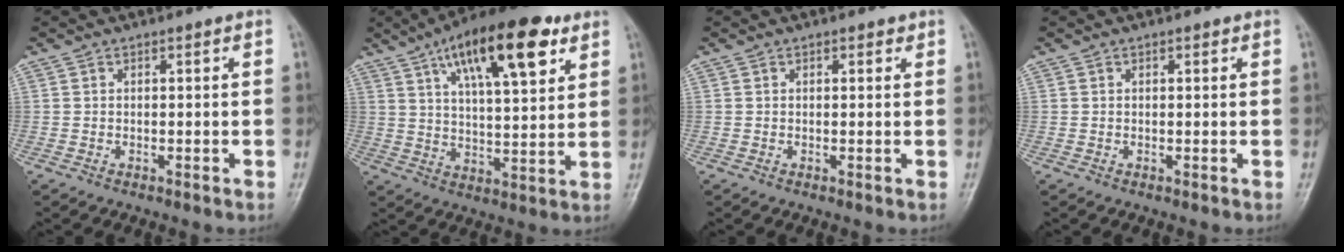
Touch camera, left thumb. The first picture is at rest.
{"total": 19.1, "force": [9.7, 6.7, 15.1], "torque": [-0.215, -0.024, 0.155]}
{"total": 1.2, "force": [0.7, 0.7, 0.6], "torque": [0.000, -0.001, 0.005]}
{"total": 0.7, "force": [0.4, 0.4, 0.5], "torque": [-0.002, 0.000, 0.003]}